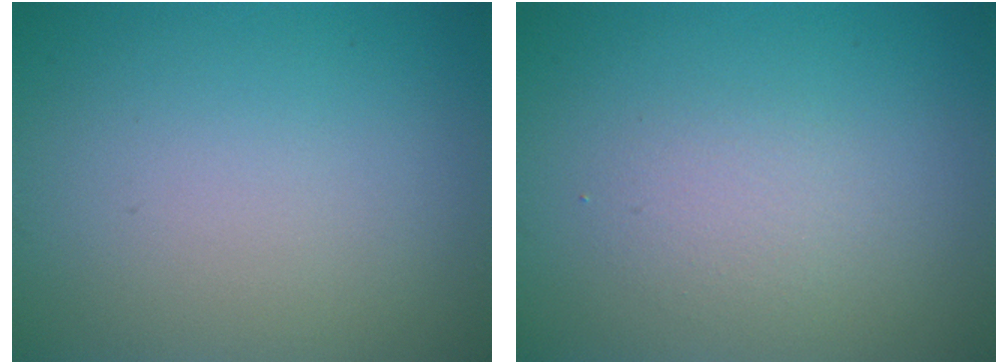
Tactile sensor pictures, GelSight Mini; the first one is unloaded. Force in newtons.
{"total": 1.6, "press": 1.6, "slide": 0.1}